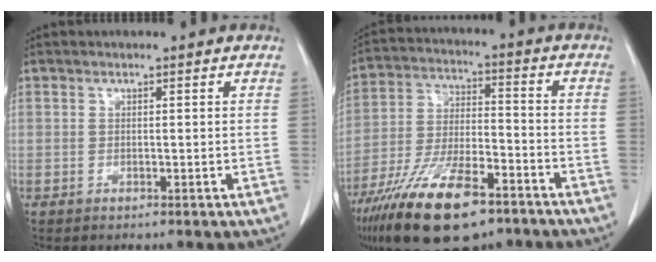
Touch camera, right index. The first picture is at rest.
{"total": 17.3, "force": [-11.5, 4.9, 11.9], "torque": [-0.243, -0.028, -0.207]}